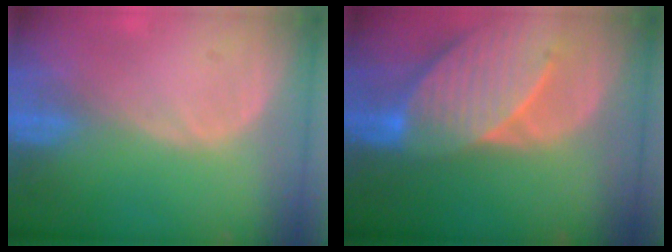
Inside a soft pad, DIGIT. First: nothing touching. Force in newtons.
{"total": 9.8, "press": 8.8, "slide": 4.3}